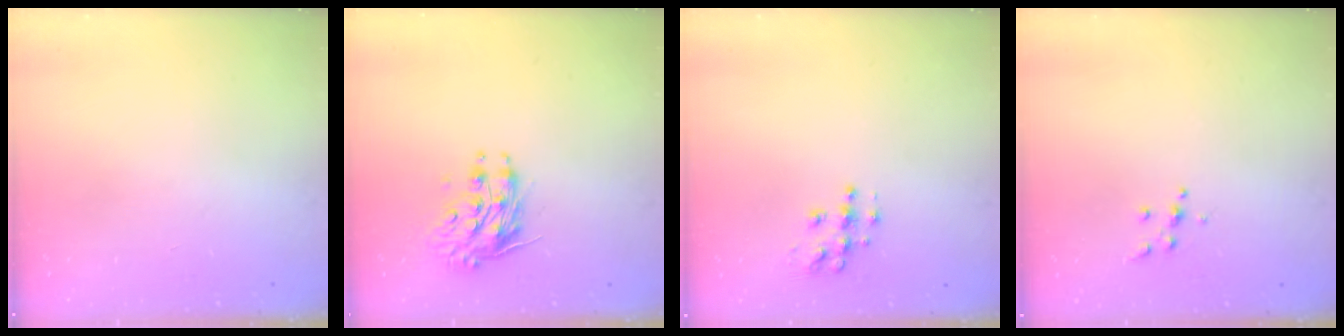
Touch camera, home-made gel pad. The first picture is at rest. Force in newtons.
{"total": 8.9, "press": 8.9, "slide": 0.3}
{"total": 8.5, "press": 8.5, "slide": 0.5}
{"total": 4.5, "press": 4.5, "slide": 0.5}